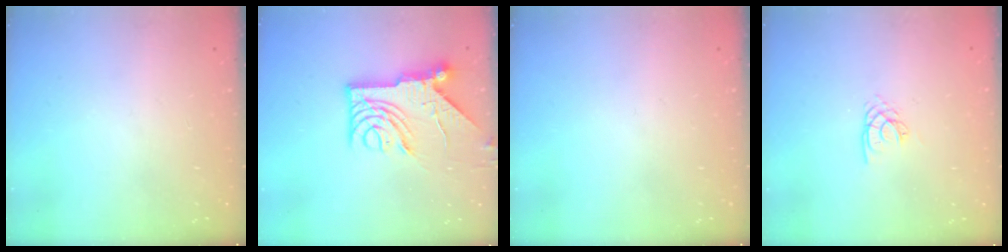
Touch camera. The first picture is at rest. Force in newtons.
{"total": 12.8, "press": 12.8, "slide": 0.8}
{"total": 0.0}
{"total": 2.2, "press": 2.2, "slide": 0.2}